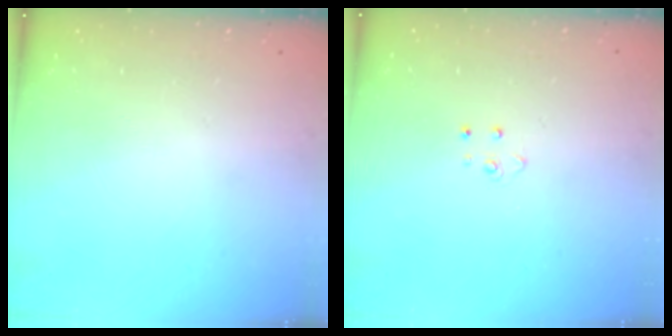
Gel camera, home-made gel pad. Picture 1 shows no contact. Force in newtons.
{"total": 4.0, "press": 3.9, "slide": 0.4}